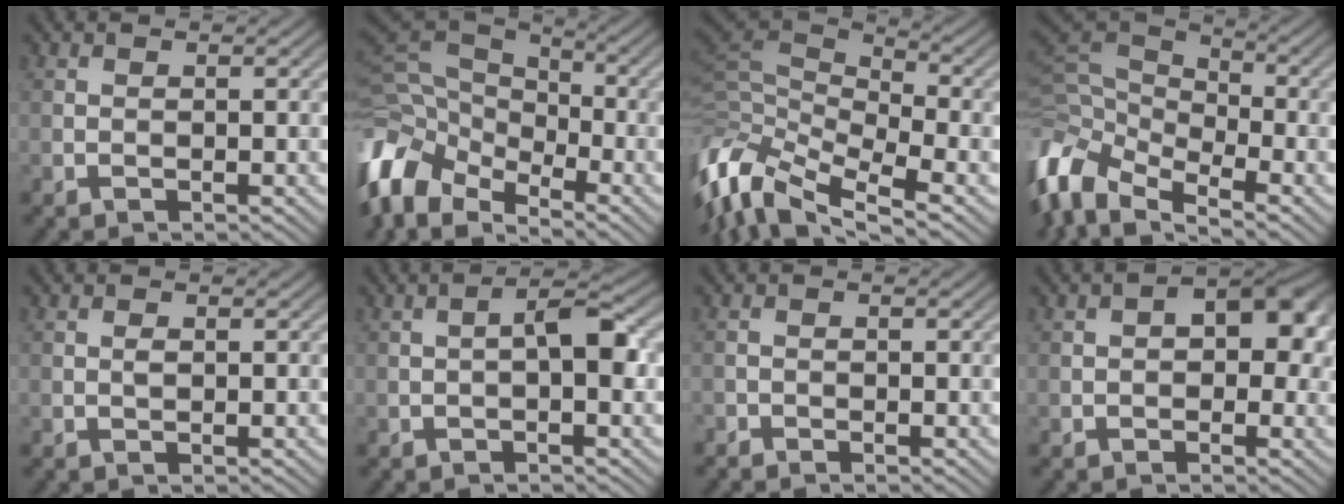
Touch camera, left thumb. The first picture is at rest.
{"total": 11.8, "force": [-5.1, 7.4, 7.6], "torque": [-0.214, -0.007, -0.099]}
{"total": 13.1, "force": [-4.4, 6.2, 10.7], "torque": [-0.255, 0.003, -0.083]}
{"total": 10.9, "force": [-4.8, 5.6, 8.0], "torque": [-0.203, 0.001, -0.095]}
{"total": 0.7, "force": [0.1, 0.3, 0.6], "torque": [-0.012, 0.000, 0.001]}
{"total": 3.5, "force": [-0.3, 1.0, 3.3], "torque": [-0.054, 0.013, -0.010]}
{"total": 0.9, "force": [-0.9, 0.3, 0.1], "torque": [-0.001, -0.002, -0.019]}
{"total": 6.1, "force": [0.6, 3.8, 4.8], "torque": [-0.050, 0.002, 0.002]}